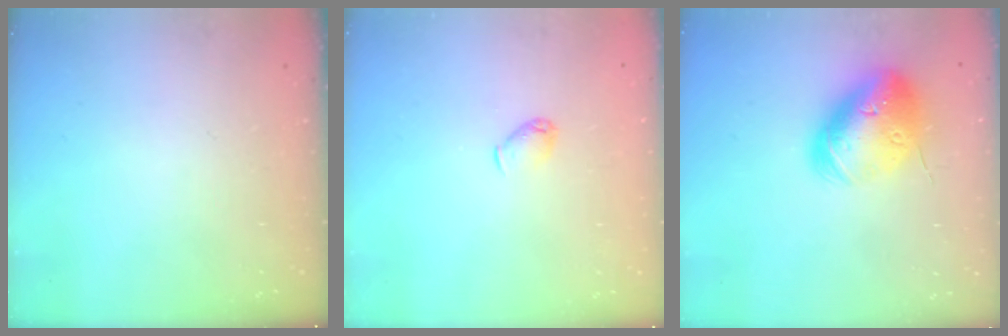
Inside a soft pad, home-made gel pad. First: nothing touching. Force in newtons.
{"total": 3.7, "press": 3.7, "slide": 0.7}
{"total": 22.4, "press": 22.2, "slide": 3.4}